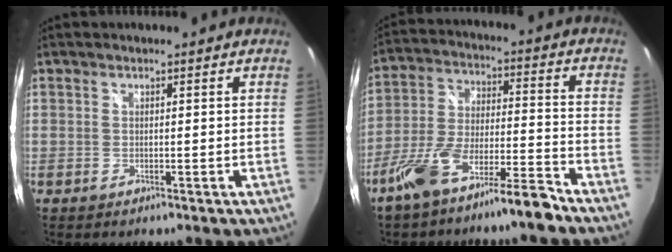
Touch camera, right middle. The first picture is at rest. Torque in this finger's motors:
{"motor_torque": [1.12, -1.01, 0.63, 0.21]}